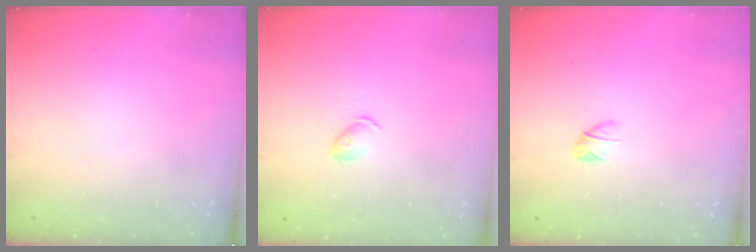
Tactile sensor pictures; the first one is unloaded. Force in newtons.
{"total": 3.4, "press": 3.4, "slide": 0.6}
{"total": 3.1, "press": 3.0, "slide": 0.7}